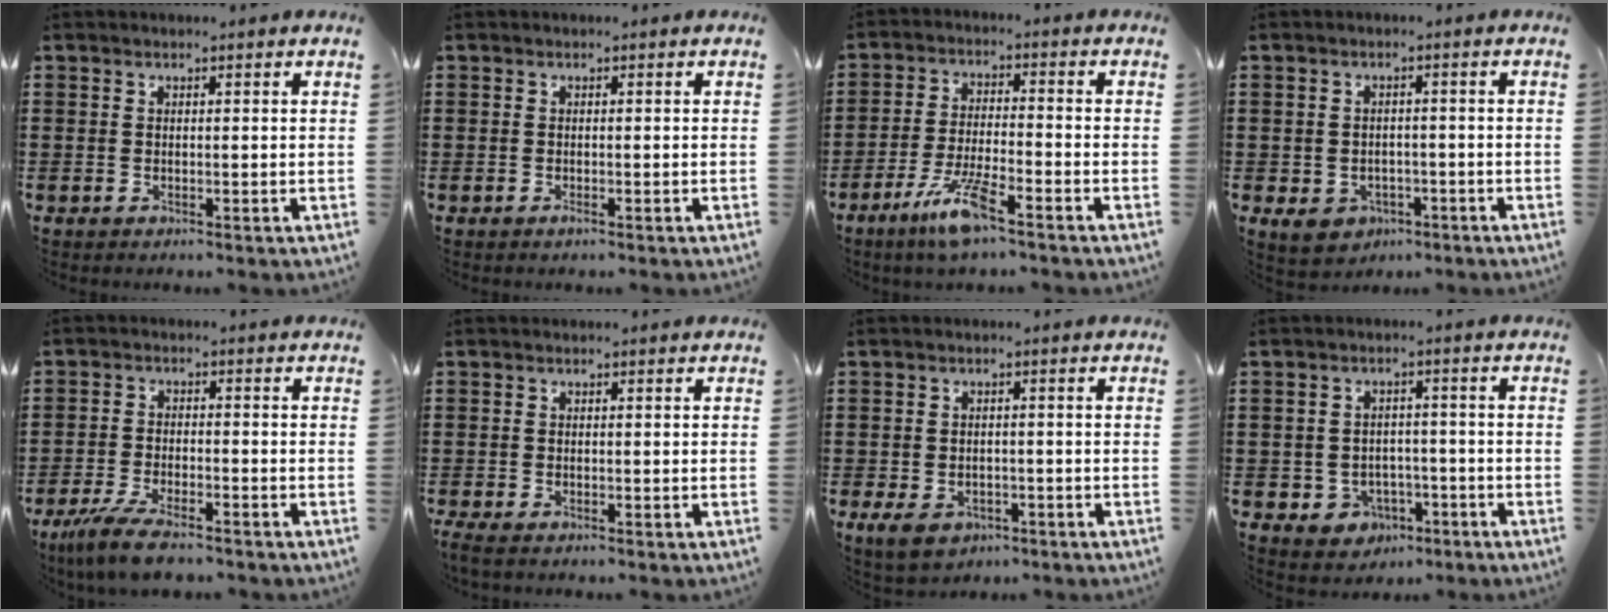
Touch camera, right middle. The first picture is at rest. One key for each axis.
{"total": 0.6, "fx": -0.3, "fy": 0.1, "fz": 0.5, "tx": -0.009, "ty": -0.005, "tz": -0.003}
{"total": 7.6, "fx": -4.8, "fy": 1.0, "fz": 5.8, "tx": -0.129, "ty": -0.011, "tz": -0.091}
{"total": 3.0, "fx": -2.0, "fy": 2.1, "fz": 0.9, "tx": -0.030, "ty": 0.001, "tz": -0.043}
{"total": 5.9, "fx": -4.7, "fy": 1.0, "fz": 3.3, "tx": -0.082, "ty": -0.009, "tz": -0.094}
{"total": 1.0, "fx": -0.8, "fy": 0.3, "fz": 0.6, "tx": -0.020, "ty": -0.004, "tz": -0.018}
{"total": 3.3, "fx": -2.1, "fy": 1.9, "fz": 1.5, "tx": -0.035, "ty": 0.003, "tz": -0.044}
{"total": 3.5, "fx": -2.2, "fy": 2.6, "fz": 0.7, "tx": -0.023, "ty": 0.006, "tz": -0.046}